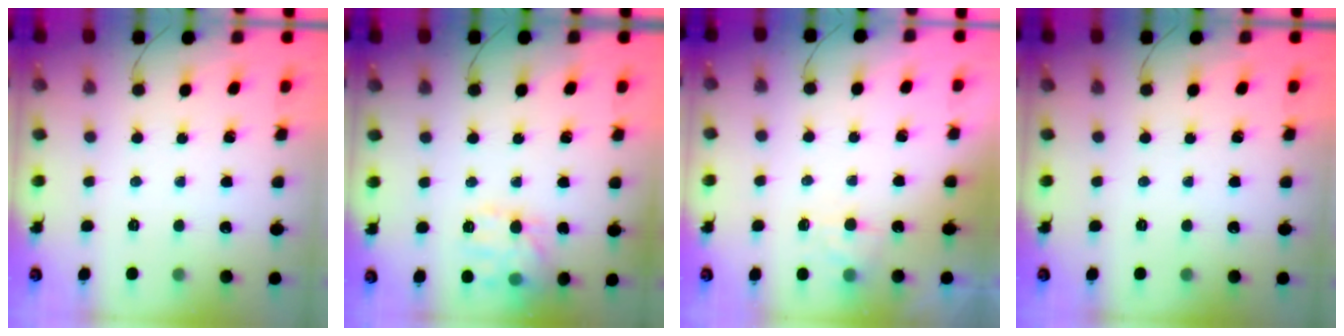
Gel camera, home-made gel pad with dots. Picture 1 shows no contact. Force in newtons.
{"total": 13.0, "press": 13.0, "slide": 0.1}
{"total": 5.2, "press": 5.0, "slide": 1.3}
{"total": 0.0}